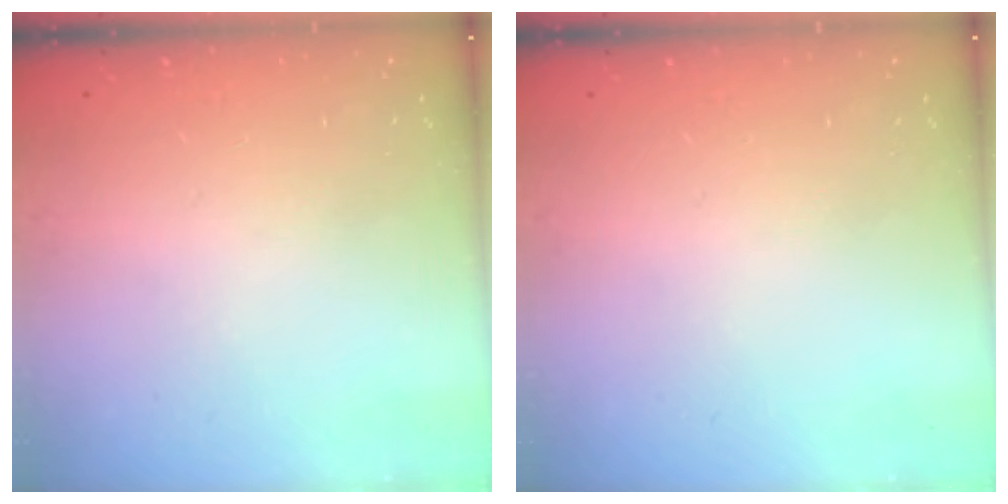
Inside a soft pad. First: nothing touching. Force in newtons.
{"total": 0.0}